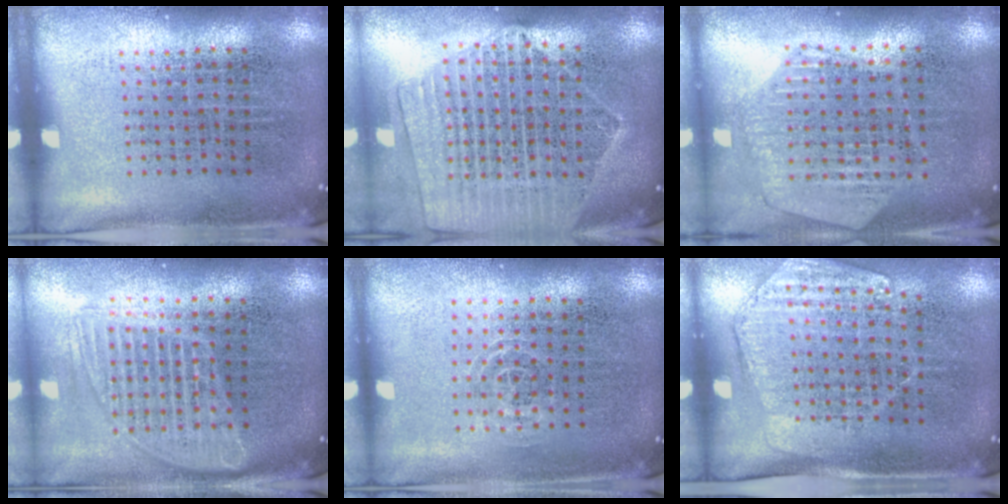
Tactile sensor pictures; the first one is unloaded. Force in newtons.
{"total": 2.1, "press": 1.9, "slide": 0.9}
{"total": 1.2, "press": 1.2, "slide": 0.2}
{"total": 1.7, "press": 1.4, "slide": 1.0}
{"total": 1.0, "press": 0.5, "slide": 0.8}
{"total": 1.6, "press": 1.4, "slide": 0.8}